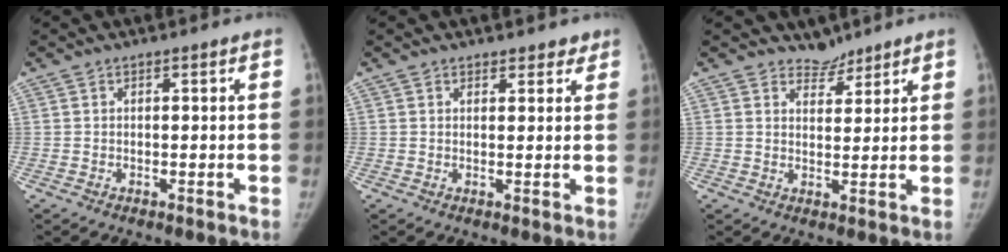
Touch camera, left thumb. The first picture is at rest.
{"total": 2.6, "force": [2.0, 1.5, 0.5], "torque": [0.020, -0.010, 0.021]}
{"total": 3.4, "force": [3.0, 1.6, -0.1], "torque": [0.026, -0.024, 0.046]}